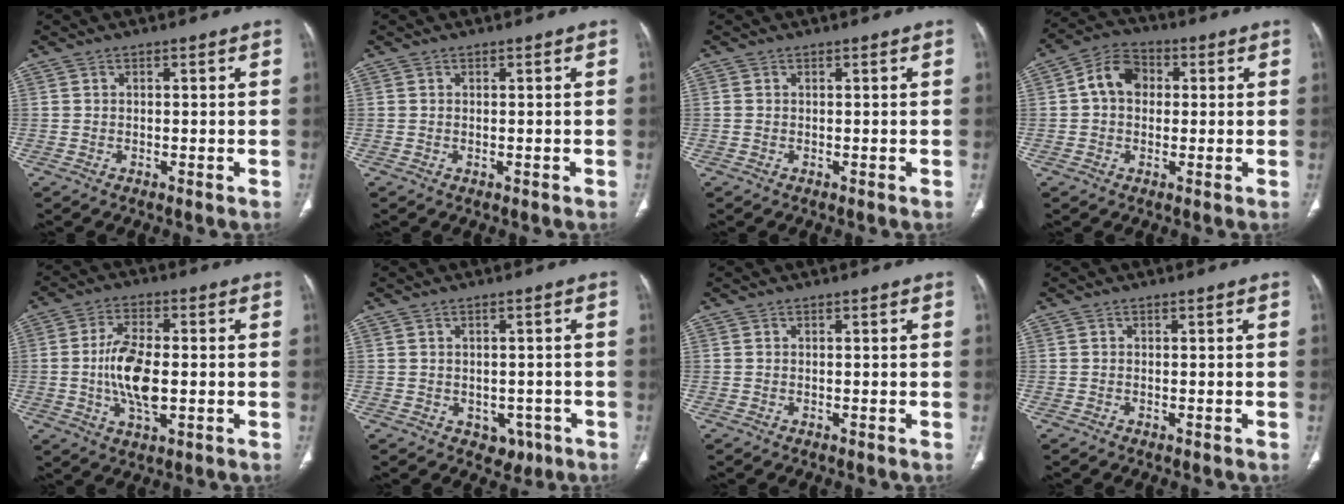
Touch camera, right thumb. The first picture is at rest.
{"total": 0.0}
{"total": 0.0}
{"total": 8.0, "force": [1.0, 6.2, 5.0], "torque": [-0.068, 0.020, 0.008]}
{"total": 10.8, "force": [-0.9, 5.0, 9.5], "torque": [-0.183, 0.002, -0.016]}
{"total": 3.9, "force": [-1.4, 3.1, 2.0], "torque": [-0.006, 0.007, -0.007]}
{"total": 0.0}
{"total": 0.0}